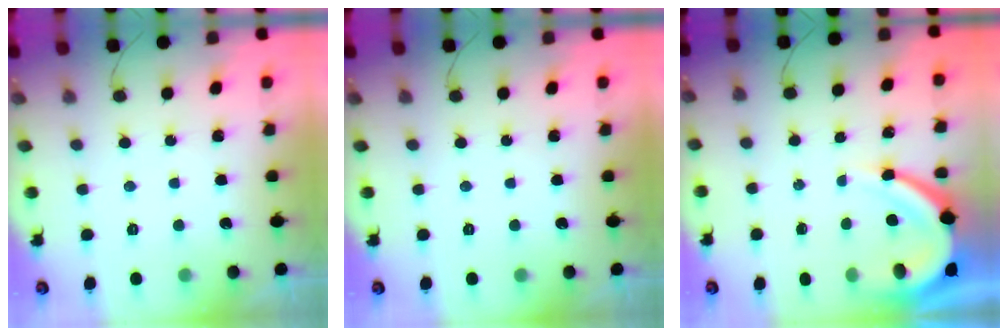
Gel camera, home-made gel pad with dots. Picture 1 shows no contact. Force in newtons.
{"total": 0.0}
{"total": 10.3, "press": 10.2, "slide": 1.1}